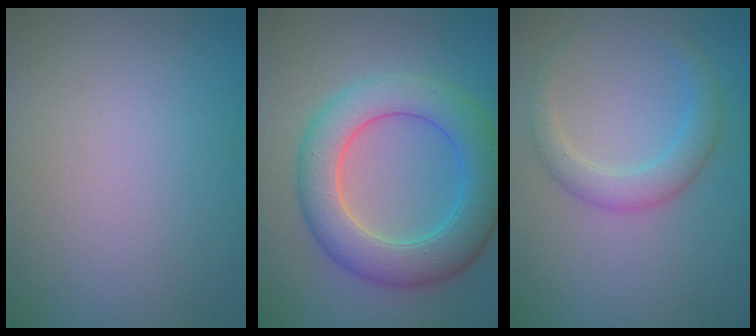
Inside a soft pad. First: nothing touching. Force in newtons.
{"total": 7.3, "press": 7.3, "slide": 0.3}
{"total": 2.8, "press": 2.8, "slide": 0.1}